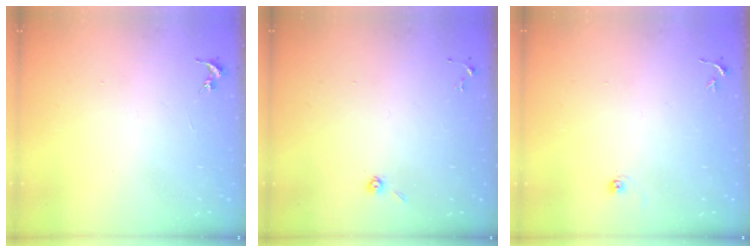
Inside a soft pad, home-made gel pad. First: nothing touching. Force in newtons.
{"total": 3.9, "press": 3.8, "slide": 0.9}
{"total": 5.1, "press": 5.0, "slide": 0.4}